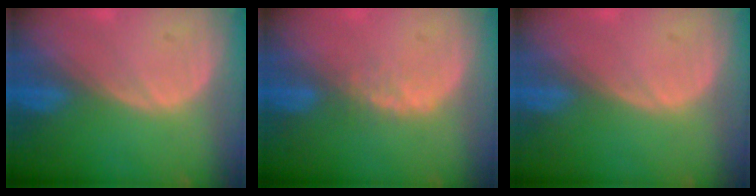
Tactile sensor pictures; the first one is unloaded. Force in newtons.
{"total": 1.9, "press": 1.8, "slide": 0.5}
{"total": 0.0}